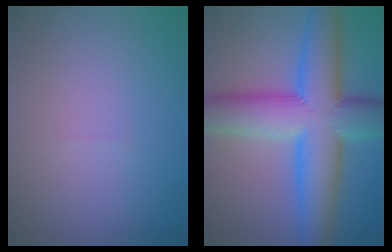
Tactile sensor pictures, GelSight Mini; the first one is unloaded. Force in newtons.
{"total": 11.8, "press": 11.8, "slide": 0.1}